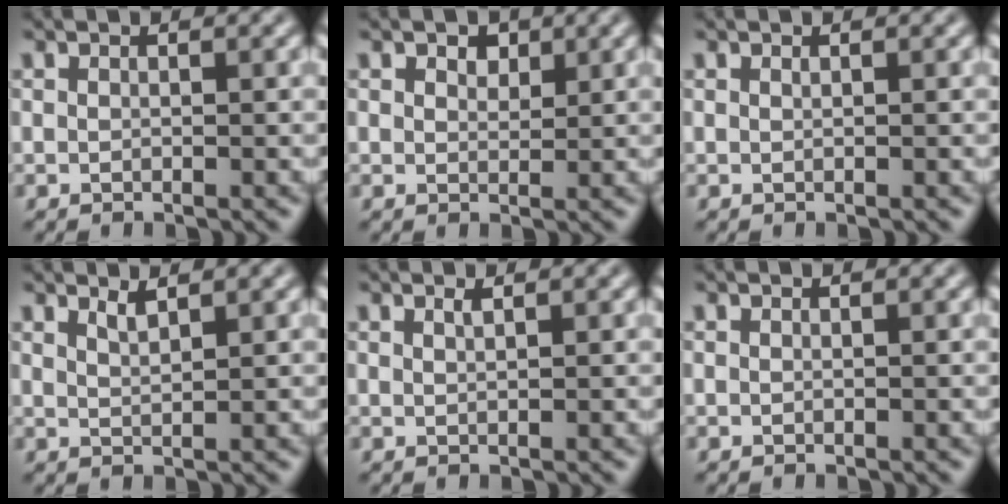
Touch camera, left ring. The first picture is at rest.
{"total": 1.7, "force": [1.2, 1.0, 0.7], "torque": [-0.008, -0.002, 0.017]}
{"total": 0.0}
{"total": 1.4, "force": [1.1, 0.3, 0.8], "torque": [-0.010, -0.002, 0.019]}
{"total": 0.7, "force": [0.6, 0.1, 0.4], "torque": [-0.005, -0.001, 0.010]}
{"total": 0.0}